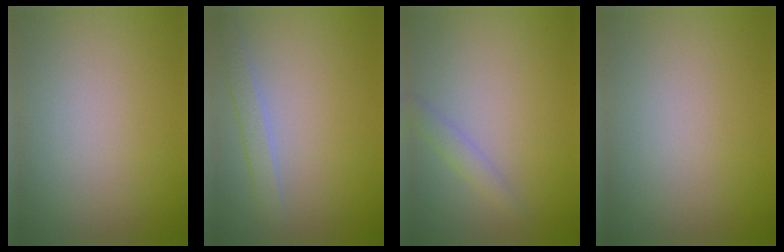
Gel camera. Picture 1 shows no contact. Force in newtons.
{"total": 1.8, "press": 1.8, "slide": 0.1}
{"total": 1.4, "press": 1.4, "slide": 0.0}
{"total": 0.0}